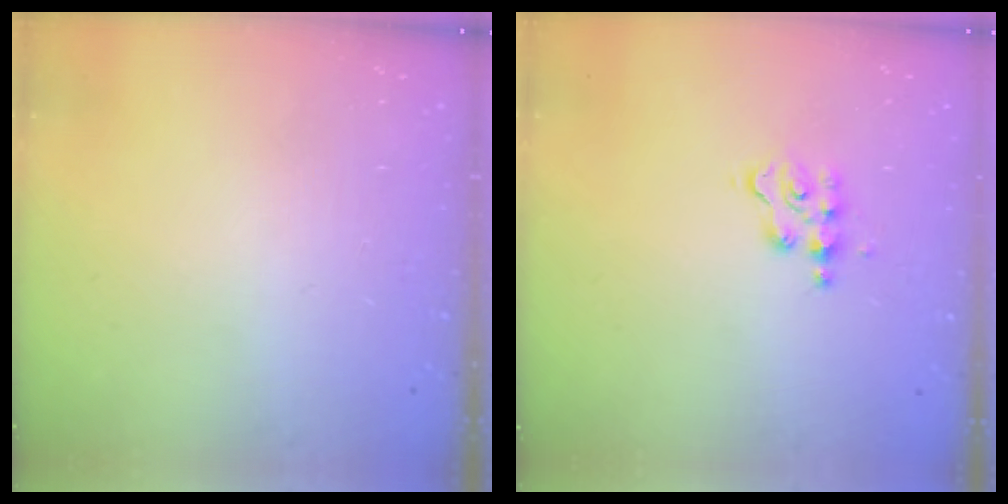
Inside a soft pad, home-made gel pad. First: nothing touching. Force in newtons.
{"total": 4.4, "press": 4.4, "slide": 0.6}